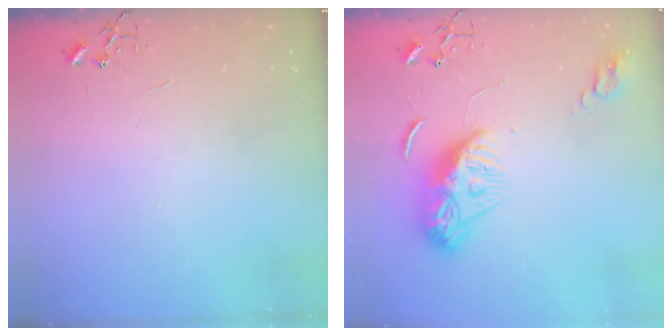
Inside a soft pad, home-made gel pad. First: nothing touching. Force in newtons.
{"total": 11.9, "press": 11.9, "slide": 0.9}